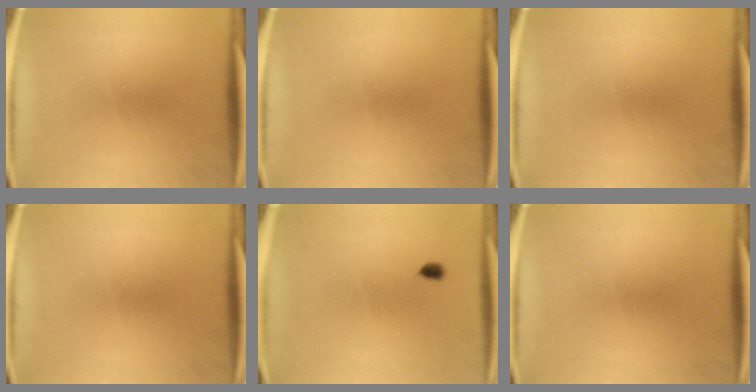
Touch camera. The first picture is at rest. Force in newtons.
{"total": 0.0}
{"total": 0.0}
{"total": 0.0}
{"total": 1.2}
{"total": 0.0}